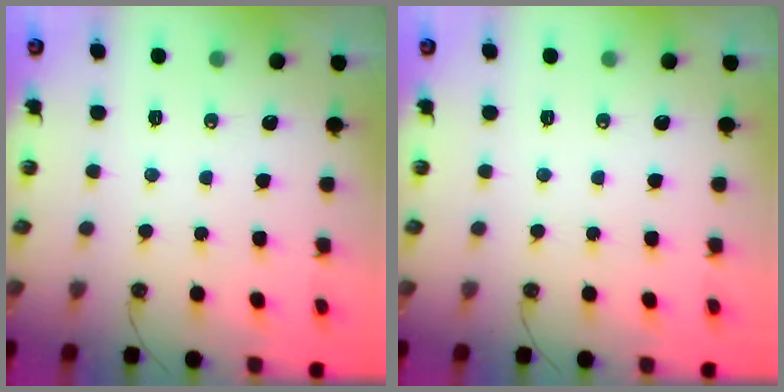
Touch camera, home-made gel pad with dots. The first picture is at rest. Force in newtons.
{"total": 0.0}